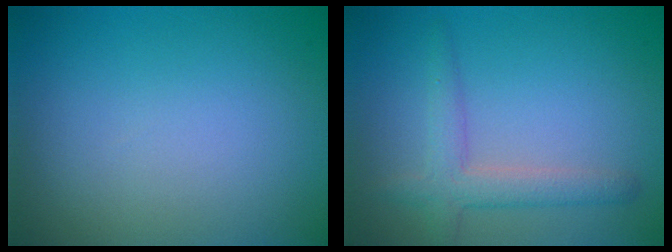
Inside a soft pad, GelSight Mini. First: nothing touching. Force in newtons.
{"total": 3.0, "press": 3.0, "slide": 0.2}